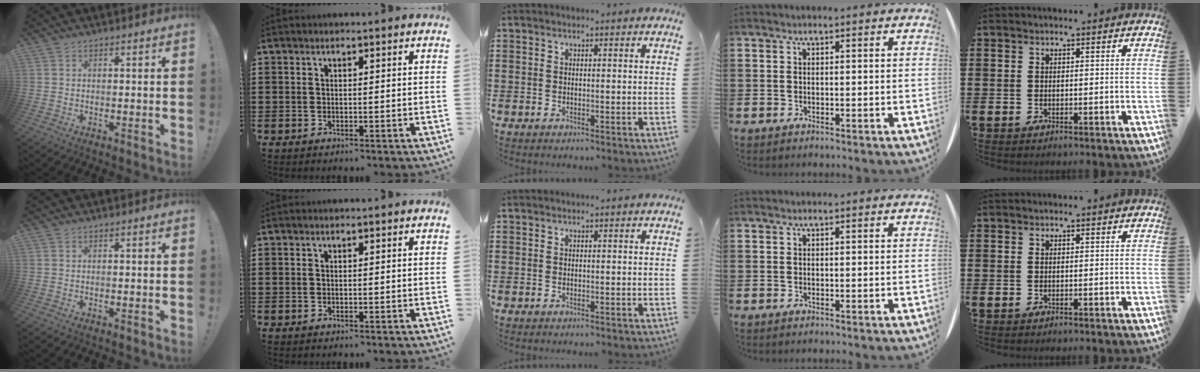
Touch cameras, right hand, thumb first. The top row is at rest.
{}